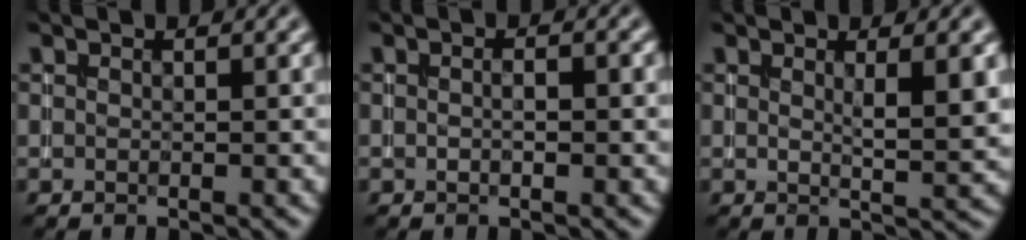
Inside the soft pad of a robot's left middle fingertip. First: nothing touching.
{"total": 1.3, "force": [-0.1, 0.4, 1.2], "torque": [-0.018, -0.002, -0.001]}
{"total": 3.2, "force": [0.9, 0.7, 3.0], "torque": [-0.039, -0.005, 0.014]}